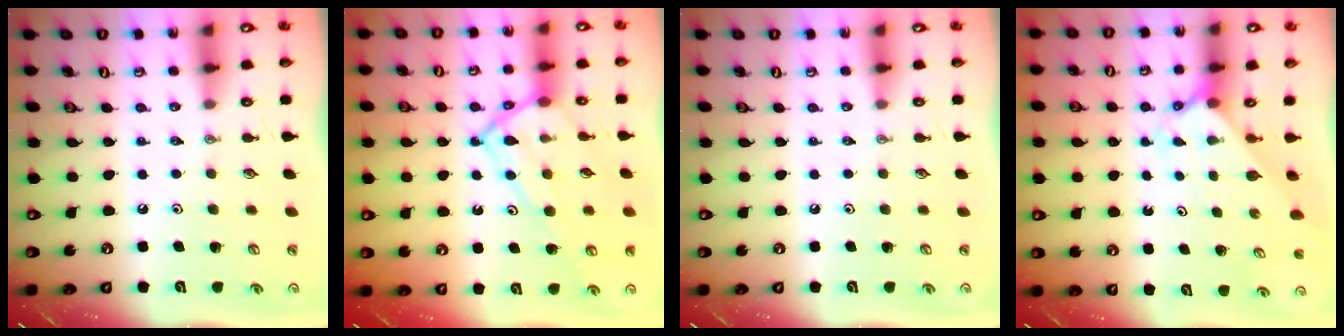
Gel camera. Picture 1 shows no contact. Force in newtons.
{"total": 13.6, "press": 13.5, "slide": 1.4}
{"total": 0.0}
{"total": 2.4, "press": 2.4, "slide": 0.3}